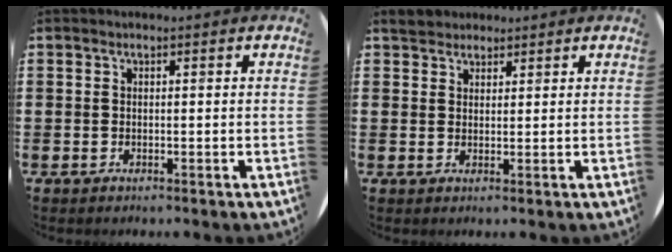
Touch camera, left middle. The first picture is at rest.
{"total": 2.6, "force": [2.4, 1.1, 0.1], "torque": [0.002, 0.003, 0.045]}